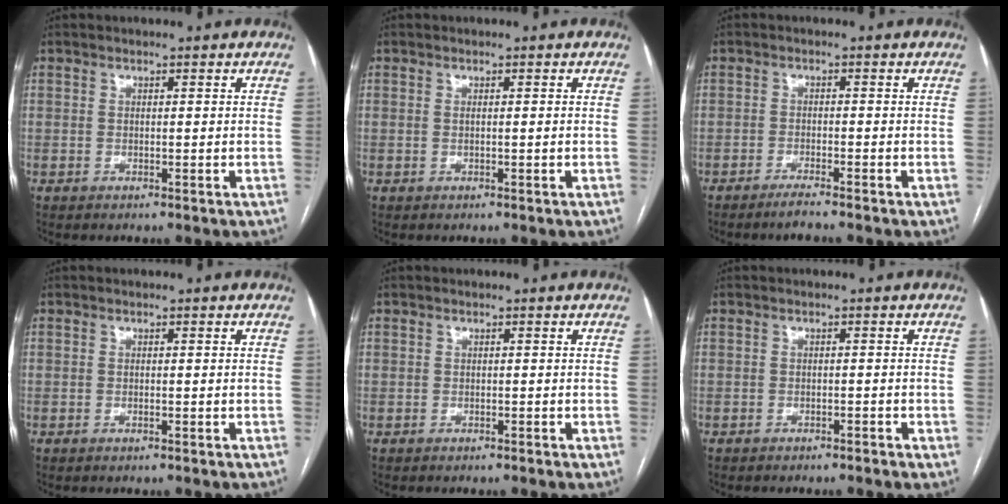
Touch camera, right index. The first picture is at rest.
{"total": 0.5, "force": [-0.1, 0.0, 0.5], "torque": [-0.010, 0.000, 0.003]}
{"total": 1.8, "force": [-1.6, -0.2, 0.7], "torque": [-0.017, -0.003, -0.031]}
{"total": 0.0}
{"total": 0.5, "force": [-0.4, 0.4, -0.1], "torque": [0.001, 0.005, -0.010]}
{"total": 1.3, "force": [-1.1, 0.5, 0.6], "torque": [-0.008, 0.001, -0.015]}